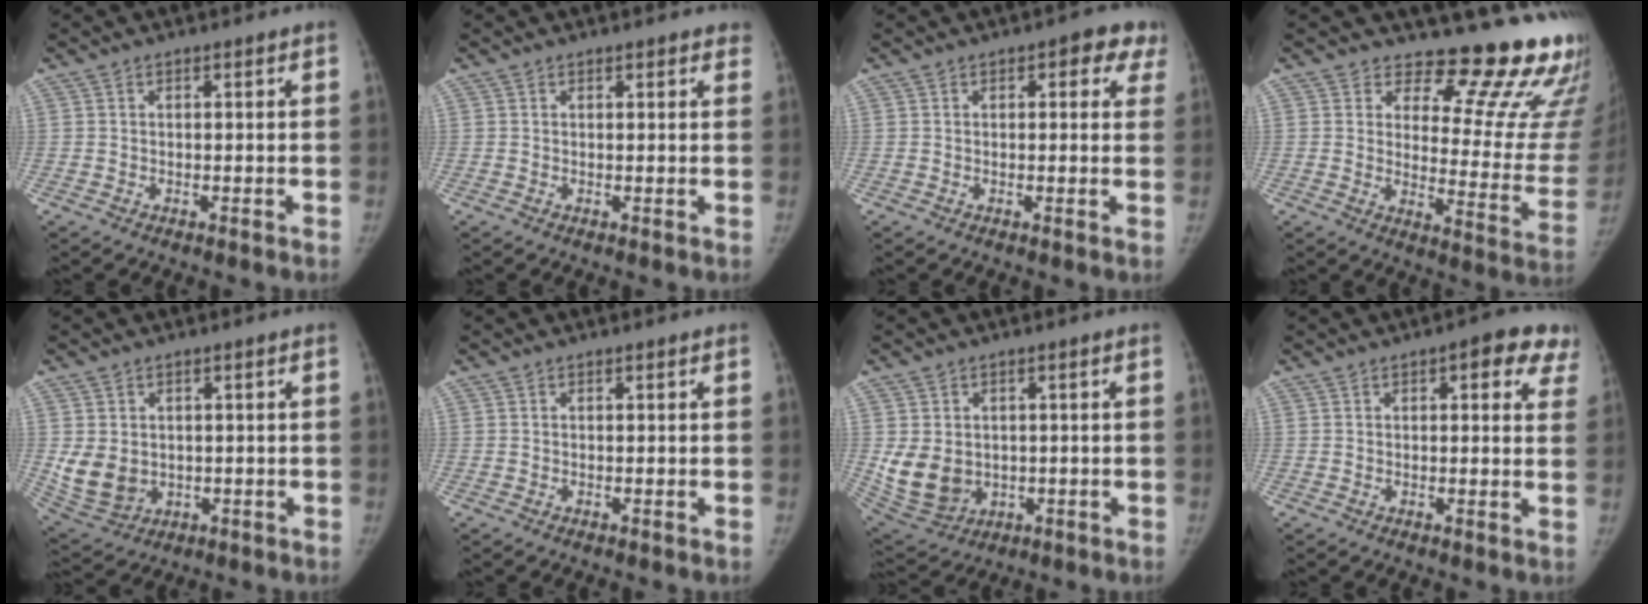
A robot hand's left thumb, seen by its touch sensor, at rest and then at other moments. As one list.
[{"total": 2.2, "force": [1.7, 0.9, 1.0], "torque": [0.008, 0.001, 0.015]}, {"total": 5.7, "force": [2.7, 2.9, 4.1], "torque": [-0.008, -0.001, 0.019]}, {"total": 20.1, "force": [17.3, 6.6, 7.9], "torque": [-0.043, -0.165, 0.200]}, {"total": 7.8, "force": [0.2, 6.4, 4.4], "torque": [-0.072, -0.011, 0.027]}, {"total": 0.0}, {"total": 9.8, "force": [-0.2, 8.1, 5.5], "torque": [-0.087, -0.008, 0.024]}, {"total": 9.2, "force": [4.8, 3.7, 7.0], "torque": [-0.041, -0.008, 0.046]}]